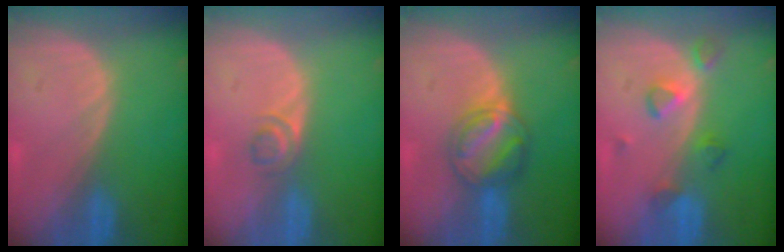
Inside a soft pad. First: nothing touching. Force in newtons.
{"total": 2.3, "press": 2.1, "slide": 1.0}
{"total": 6.0, "press": 6.0, "slide": 0.3}
{"total": 4.4, "press": 4.3, "slide": 0.7}